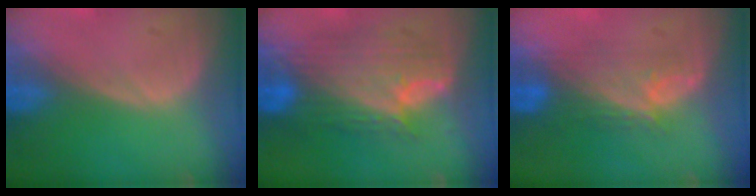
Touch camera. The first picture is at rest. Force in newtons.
{"total": 9.8, "press": 9.8, "slide": 0.6}
{"total": 5.4, "press": 5.3, "slide": 1.5}